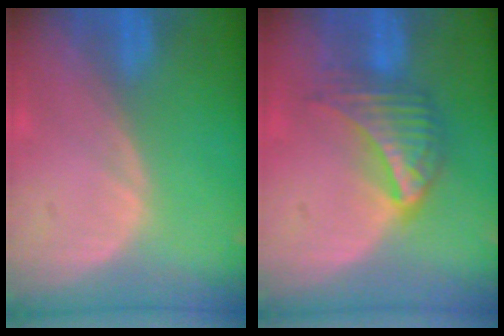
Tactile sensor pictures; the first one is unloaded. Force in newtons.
{"total": 7.5, "press": 6.6, "slide": 3.6}